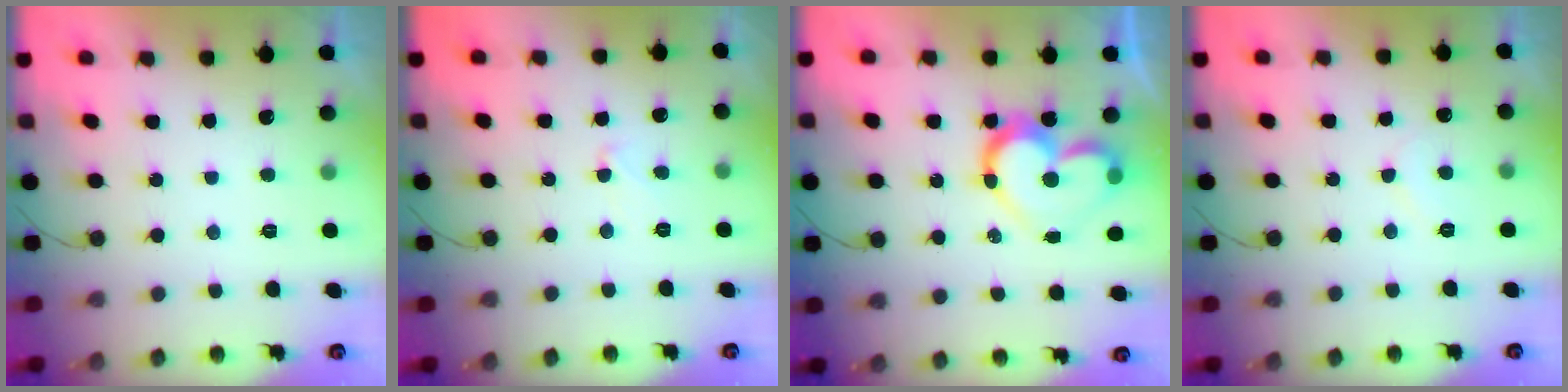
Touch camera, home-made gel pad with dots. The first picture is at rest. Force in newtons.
{"total": 3.2, "press": 3.2, "slide": 0.4}
{"total": 14.4, "press": 14.4, "slide": 1.2}
{"total": 5.2, "press": 5.2, "slide": 0.5}